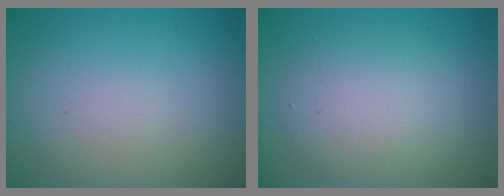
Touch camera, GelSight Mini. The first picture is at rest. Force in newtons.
{"total": 3.9, "press": 3.9, "slide": 0.5}